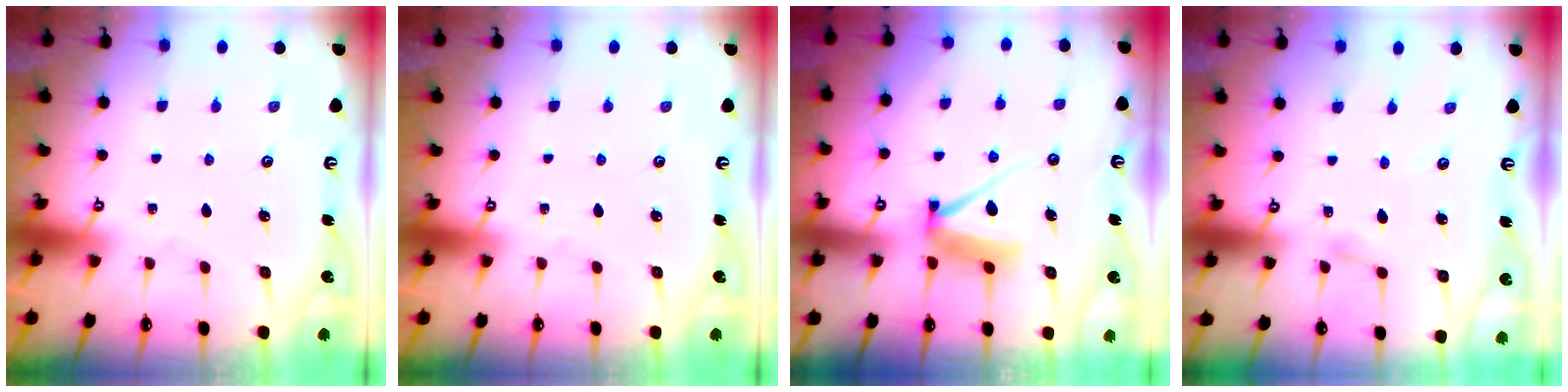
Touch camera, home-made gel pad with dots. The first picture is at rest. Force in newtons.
{"total": 0.0}
{"total": 9.9, "press": 9.9, "slide": 0.8}
{"total": 3.0, "press": 2.9, "slide": 0.4}